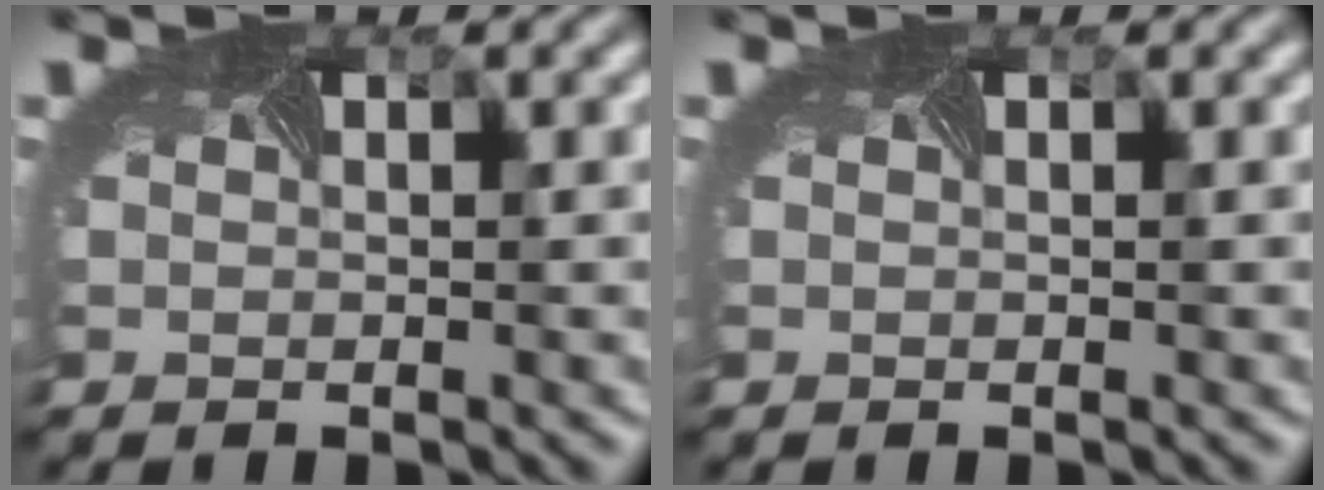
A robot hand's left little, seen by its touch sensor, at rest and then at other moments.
{"total": 0.0}